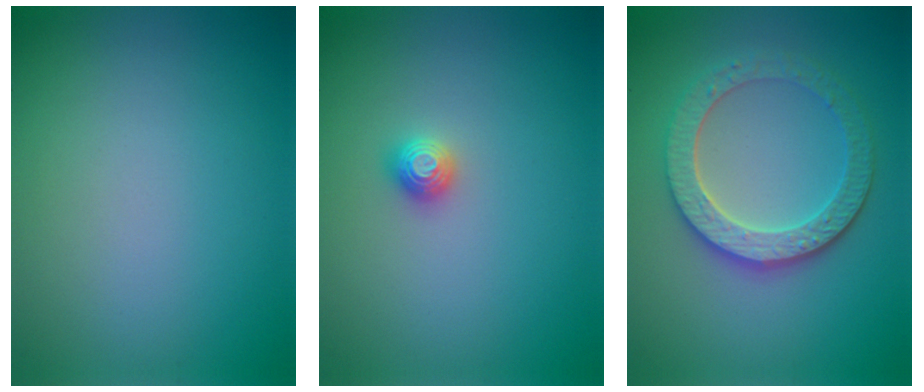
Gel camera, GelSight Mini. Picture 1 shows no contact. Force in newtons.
{"total": 1.2, "press": 1.1, "slide": 0.2}
{"total": 4.5, "press": 4.0, "slide": 2.1}